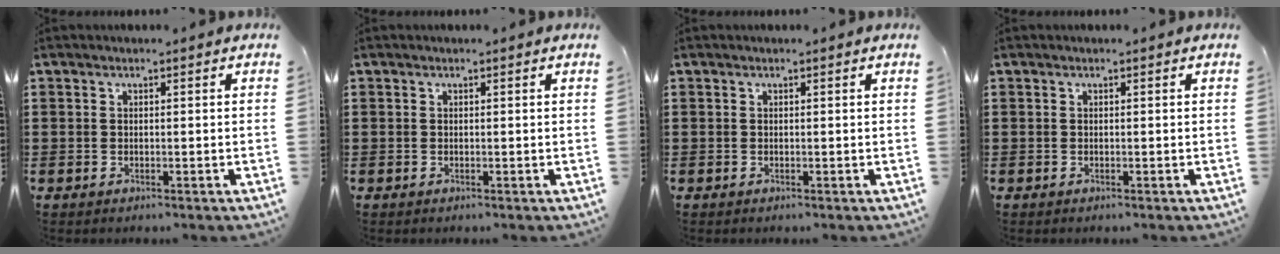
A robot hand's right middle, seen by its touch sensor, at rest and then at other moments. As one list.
[{"total": 0.0}, {"total": 0.0}, {"total": 0.0}]